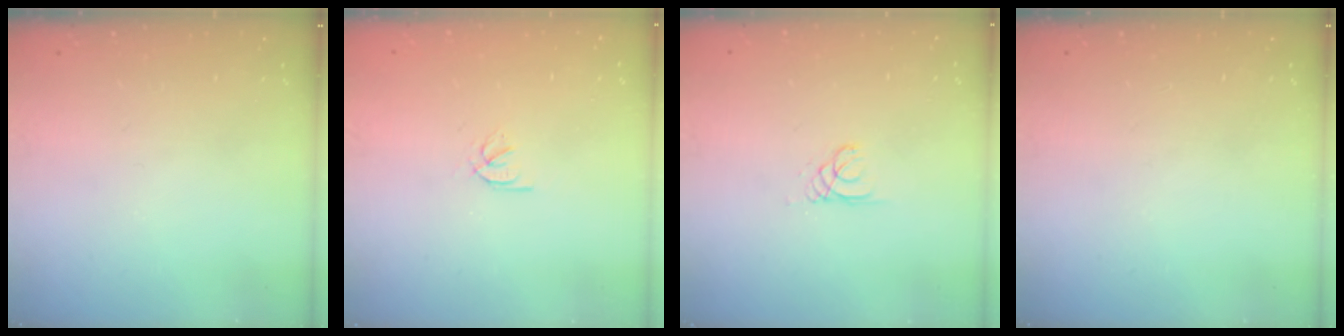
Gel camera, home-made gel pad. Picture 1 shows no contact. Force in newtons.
{"total": 2.2, "press": 2.2, "slide": 0.2}
{"total": 0.8, "press": 0.8, "slide": 0.1}
{"total": 0.0}